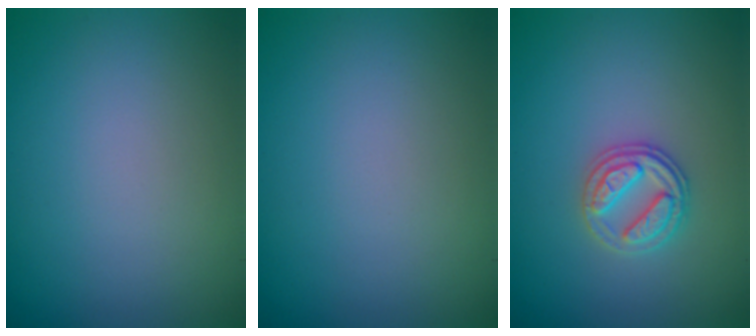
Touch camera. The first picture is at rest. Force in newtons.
{"total": 0.0}
{"total": 2.6, "press": 2.6, "slide": 0.6}